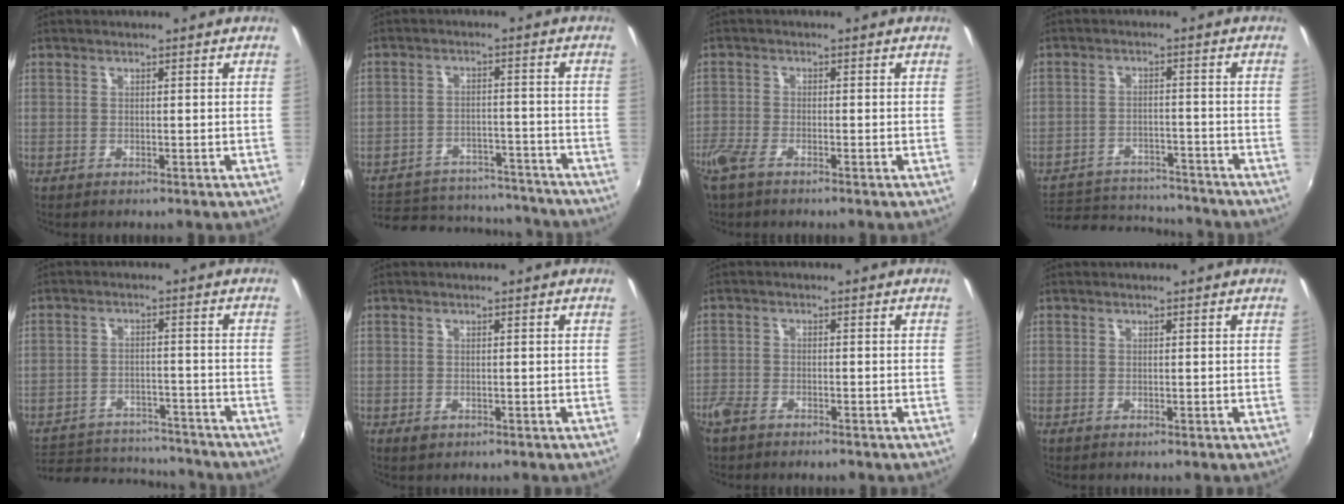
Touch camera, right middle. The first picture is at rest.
{"total": 21.5, "force": [-17.9, 9.0, 7.9], "torque": [-0.178, 0.020, -0.223]}
{"total": 4.8, "force": [-3.5, 1.7, 2.8], "torque": [-0.077, -0.010, -0.074]}
{"total": 15.6, "force": [-13.8, 5.4, 5.0], "torque": [-0.122, 0.006, -0.192]}
{"total": 17.7, "force": [-15.2, 6.7, 6.1], "torque": [-0.145, 0.009, -0.204]}
{"total": 1.1, "force": [-0.5, 0.9, 0.5], "torque": [-0.007, -0.004, -0.008]}
{"total": 4.7, "force": [-3.5, 2.2, 2.1], "torque": [-0.060, -0.009, -0.070]}
{"total": 0.0}